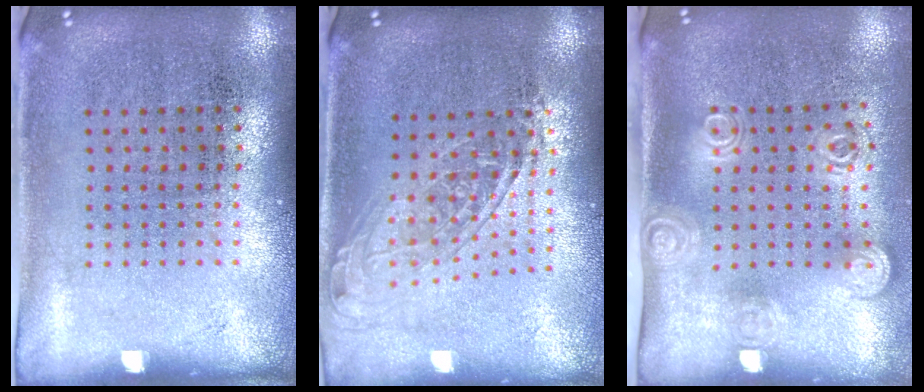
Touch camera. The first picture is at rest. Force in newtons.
{"total": 1.5, "press": 1.3, "slide": 0.8}
{"total": 1.8, "press": 1.3, "slide": 1.3}